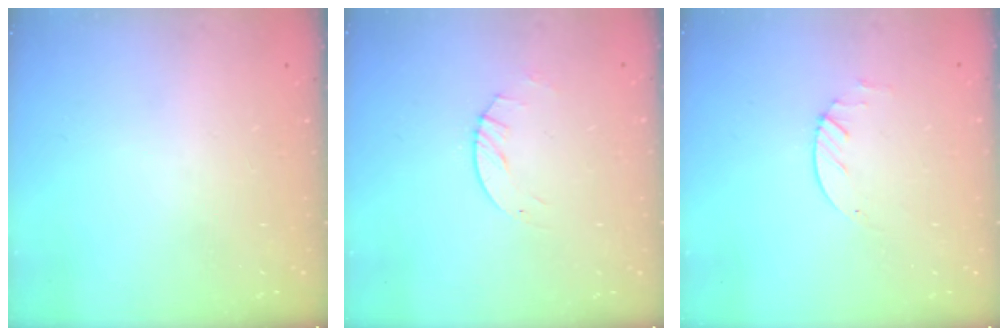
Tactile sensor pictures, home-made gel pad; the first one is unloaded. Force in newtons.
{"total": 2.8, "press": 2.8, "slide": 0.4}
{"total": 1.9, "press": 1.9, "slide": 0.3}